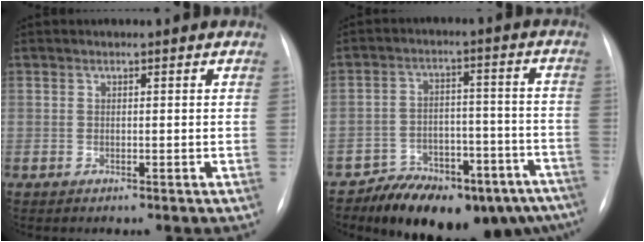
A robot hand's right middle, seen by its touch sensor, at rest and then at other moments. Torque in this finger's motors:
{"motor_torque": [1.06, -1.08, 0.26, 0.14]}